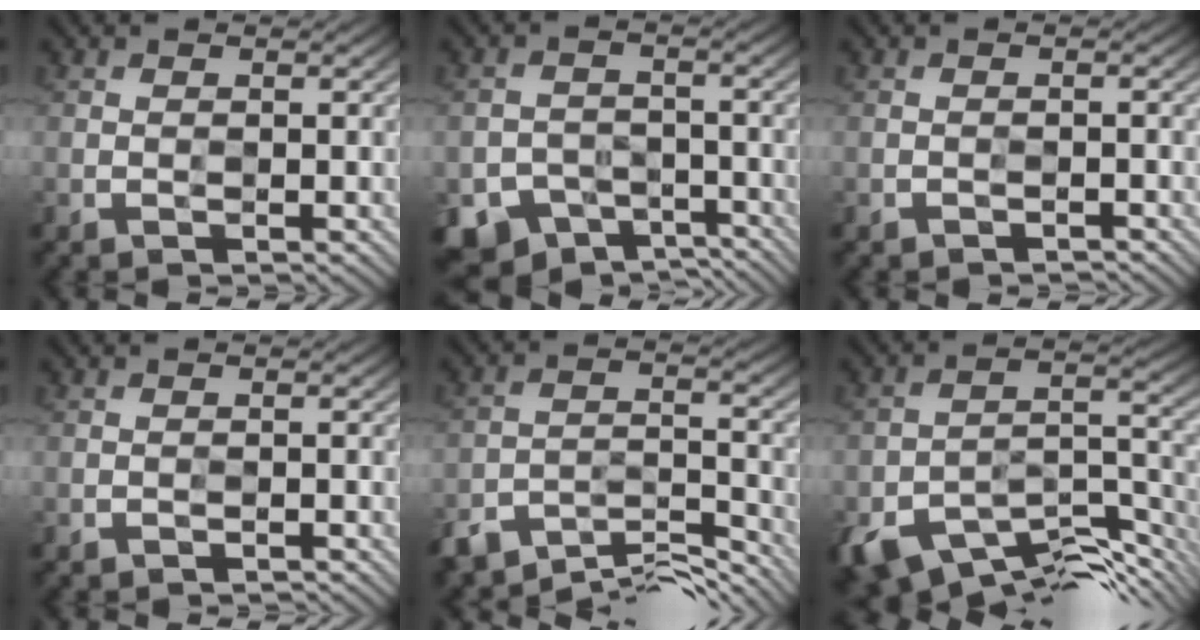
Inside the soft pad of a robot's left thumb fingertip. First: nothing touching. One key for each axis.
{"total": 7.8, "fx": -6.5, "fy": 4.2, "fz": 1.1, "tx": -0.011, "ty": -0.011, "tz": -0.104}
{"total": 1.0, "fx": -1.0, "fy": -0.1, "fz": -0.2, "tx": 0.003, "ty": 0.001, "tz": -0.020}
{"total": 0.7, "fx": -0.7, "fy": 0.0, "fz": -0.1, "tx": 0.002, "ty": 0.000, "tz": -0.015}
{"total": 8.9, "fx": -8.5, "fy": 1.9, "fz": 2.1, "tx": -0.039, "ty": 0.000, "tz": -0.155}
{"total": 11.6, "fx": -9.2, "fy": 3.9, "fz": 5.9, "tx": -0.095, "ty": -0.012, "tz": -0.157}